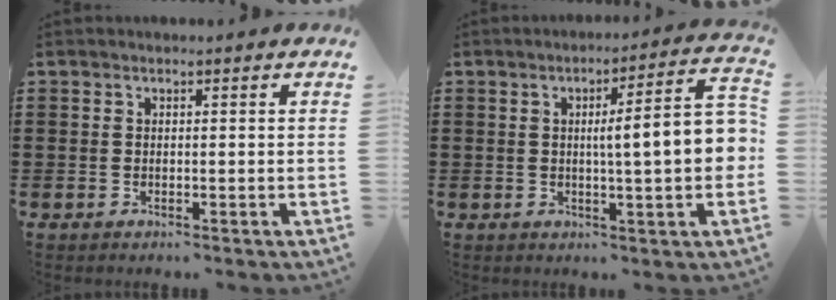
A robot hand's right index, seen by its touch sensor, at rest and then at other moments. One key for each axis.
{"total": 8.9, "fx": 0.3, "fy": 1.0, "fz": 8.9, "tx": -0.134, "ty": -0.009, "tz": -0.006}